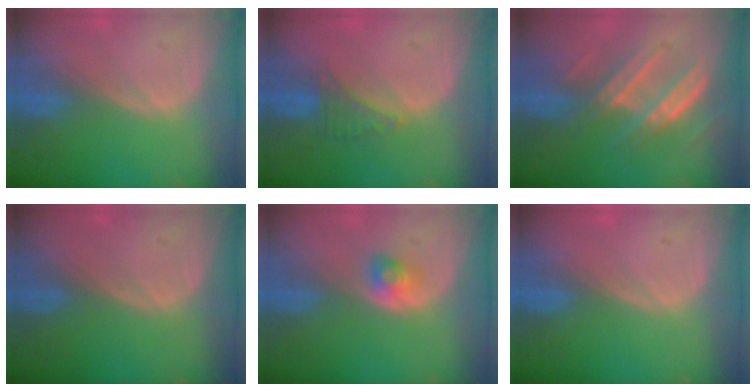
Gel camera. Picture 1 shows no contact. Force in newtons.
{"total": 2.9, "press": 2.9, "slide": 0.6}
{"total": 7.6, "press": 6.9, "slide": 3.3}
{"total": 0.0}
{"total": 2.6, "press": 2.4, "slide": 1.0}
{"total": 0.0}